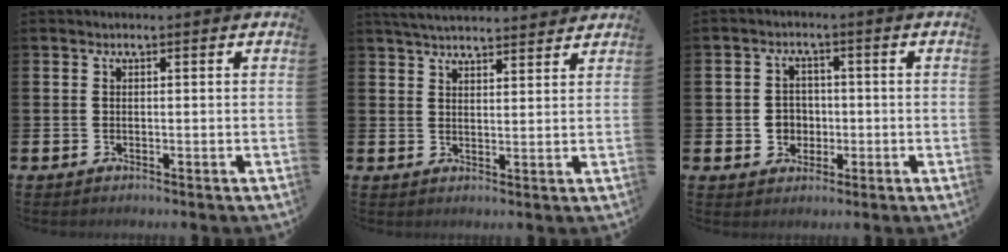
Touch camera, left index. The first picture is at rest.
{"total": 4.5, "force": [4.4, 0.5, 0.6], "torque": [-0.023, -0.016, 0.081]}
{"total": 3.5, "force": [-0.5, 3.3, 0.9], "torque": [-0.016, 0.003, -0.018]}